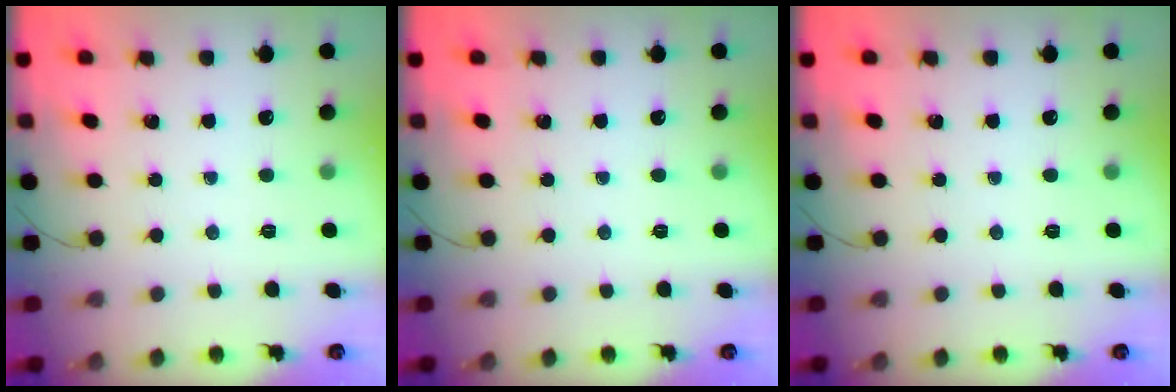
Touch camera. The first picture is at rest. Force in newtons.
{"total": 0.0}
{"total": 0.0}